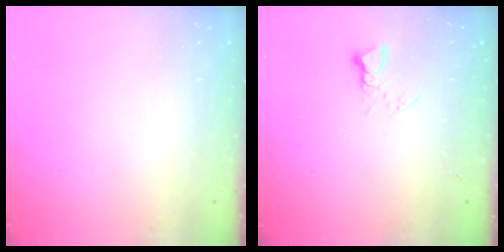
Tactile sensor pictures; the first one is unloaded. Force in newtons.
{"total": 2.5, "press": 2.5, "slide": 0.3}